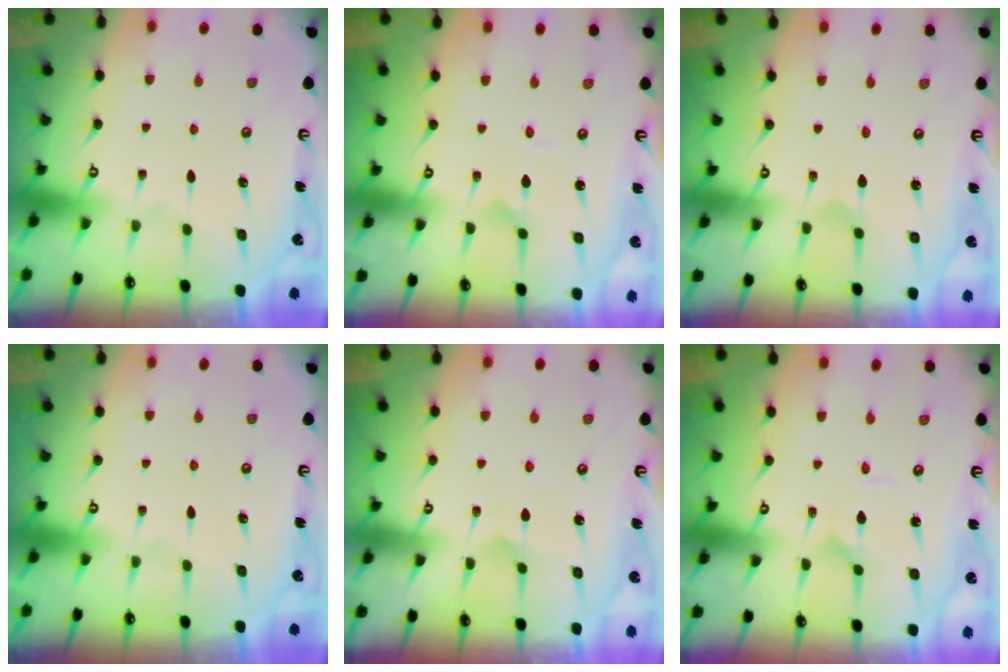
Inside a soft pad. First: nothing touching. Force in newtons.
{"total": 1.9, "press": 1.9, "slide": 0.2}
{"total": 0.5, "press": 0.5, "slide": 0.0}
{"total": 0.0}
{"total": 2.8, "press": 2.8, "slide": 0.2}
{"total": 1.2, "press": 1.2, "slide": 0.2}